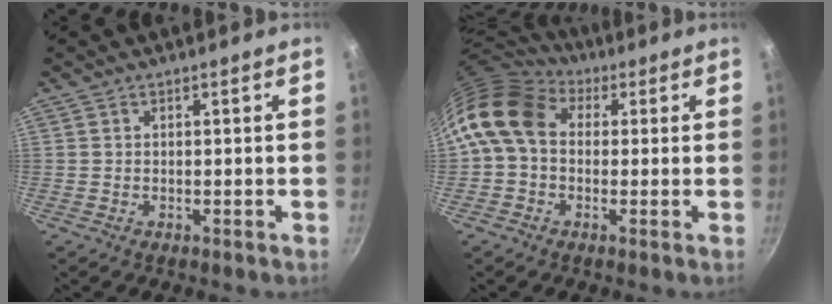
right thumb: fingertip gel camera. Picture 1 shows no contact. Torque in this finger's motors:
{"motor_torque": [0.77, 2.70, 0.29, -0.24, 0.24]}